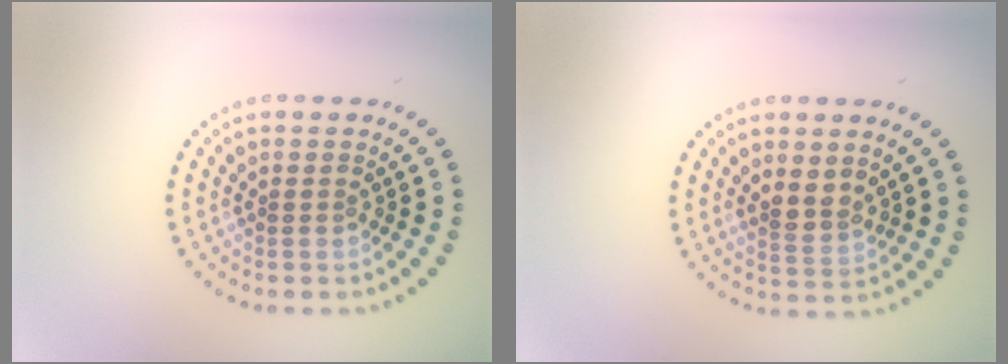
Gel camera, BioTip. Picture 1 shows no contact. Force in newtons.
{"total": 2.2, "press": 1.9, "slide": 1.2}